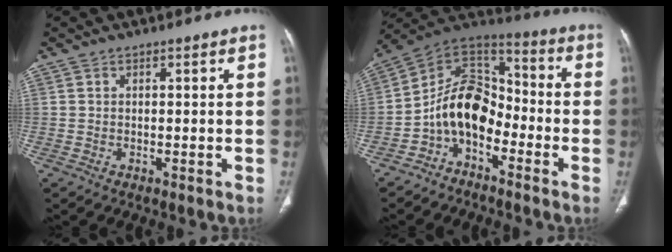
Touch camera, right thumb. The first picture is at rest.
{"total": 12.4, "force": [-4.9, 8.2, 8.0], "torque": [-0.118, 0.084, -0.103]}